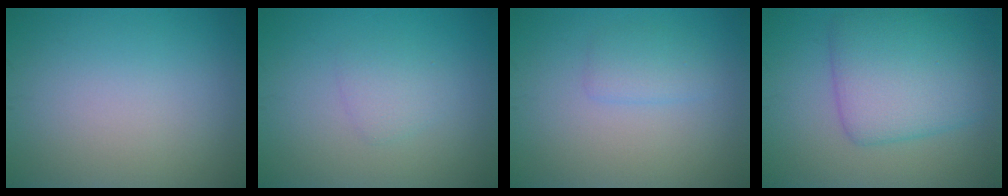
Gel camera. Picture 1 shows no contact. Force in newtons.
{"total": 1.5, "press": 1.5, "slide": 0.0}
{"total": 1.7, "press": 1.7, "slide": 0.2}
{"total": 6.8, "press": 6.8, "slide": 0.1}